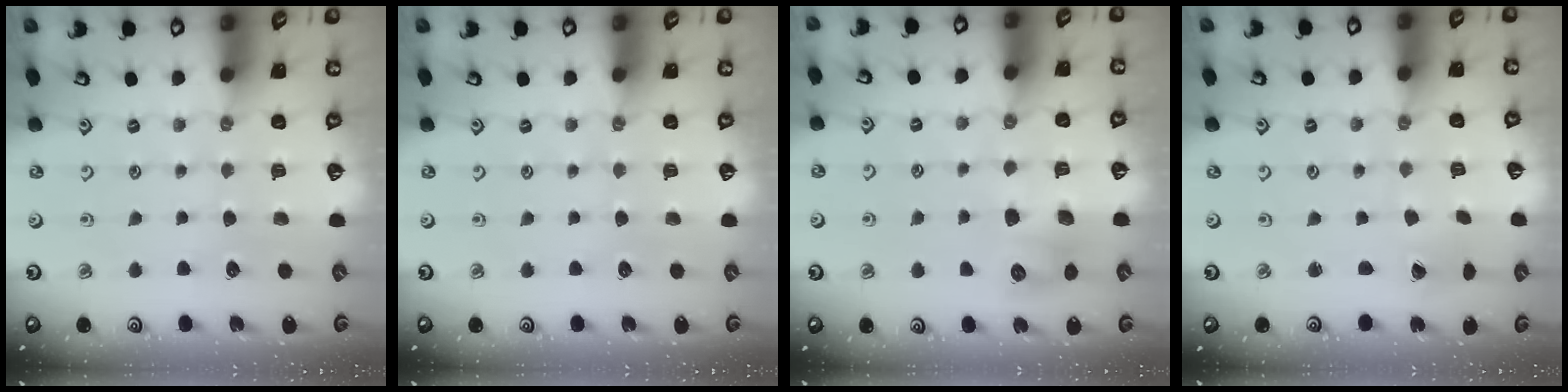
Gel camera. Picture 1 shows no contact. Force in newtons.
{"total": 0.0}
{"total": 7.8, "press": 7.7, "slide": 0.5}
{"total": 0.7, "press": 0.7, "slide": 0.0}